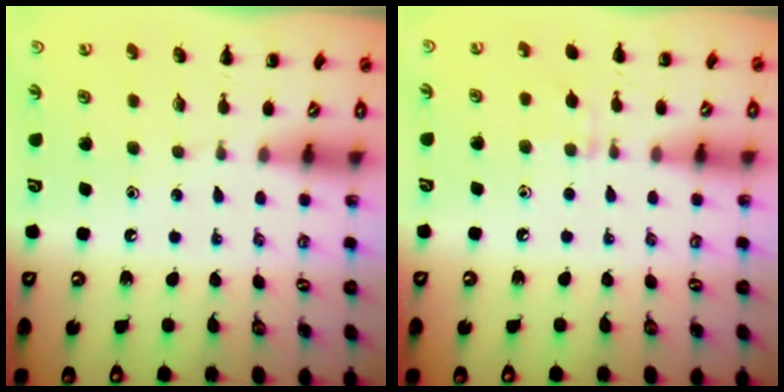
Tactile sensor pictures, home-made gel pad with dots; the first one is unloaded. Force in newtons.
{"total": 6.9, "press": 6.3, "slide": 2.7}